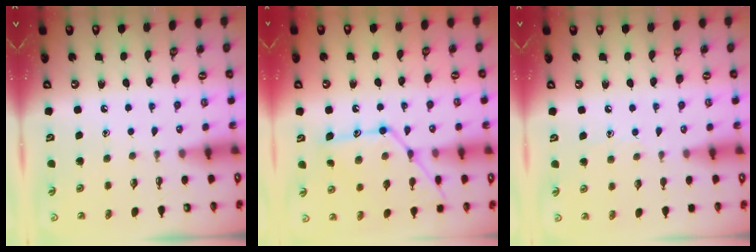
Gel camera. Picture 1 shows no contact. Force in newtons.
{"total": 16.4, "press": 16.3, "slide": 1.3}
{"total": 4.8, "press": 4.8, "slide": 0.4}